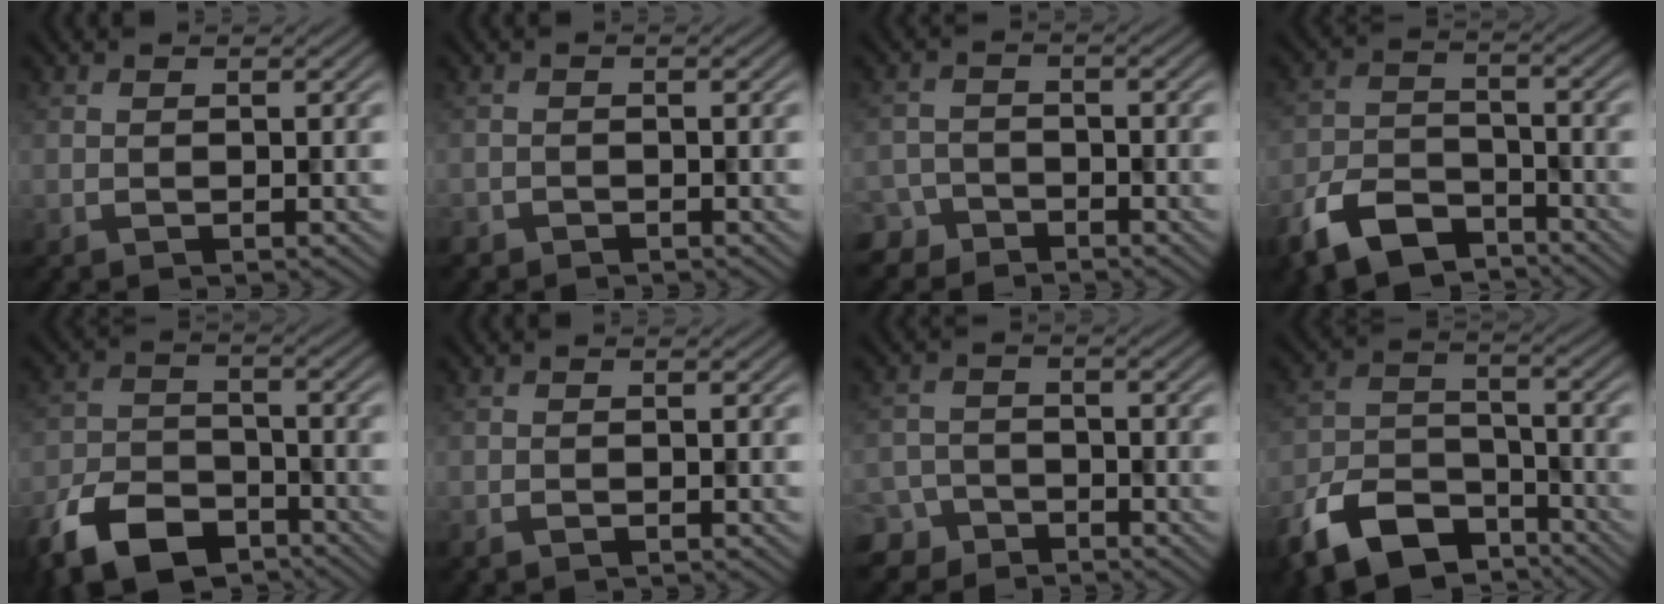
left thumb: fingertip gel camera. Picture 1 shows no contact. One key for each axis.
{"total": 1.0, "fx": -0.7, "fy": 0.4, "fz": -0.6, "tx": 0.015, "ty": -0.001, "tz": -0.013}
{"total": 3.3, "fx": -2.9, "fy": 1.5, "fz": -0.1, "tx": 0.007, "ty": -0.005, "tz": -0.060}
{"total": 8.6, "fx": -6.6, "fy": 4.1, "fz": 3.7, "tx": -0.075, "ty": -0.014, "tz": -0.135}
{"total": 10.4, "fx": -7.7, "fy": 5.2, "fz": 4.7, "tx": -0.100, "ty": -0.018, "tz": -0.147}
{"total": 0.6, "fx": -0.6, "fy": 0.2, "fz": 0.1, "tx": -0.001, "ty": -0.002, "tz": -0.009}
{"total": 4.0, "fx": -3.4, "fy": 2.1, "fz": 0.2, "tx": -0.003, "ty": -0.005, "tz": -0.068}
{"total": 11.2, "fx": -8.1, "fy": 5.6, "fz": 5.3, "tx": -0.111, "ty": -0.016, "tz": -0.152}